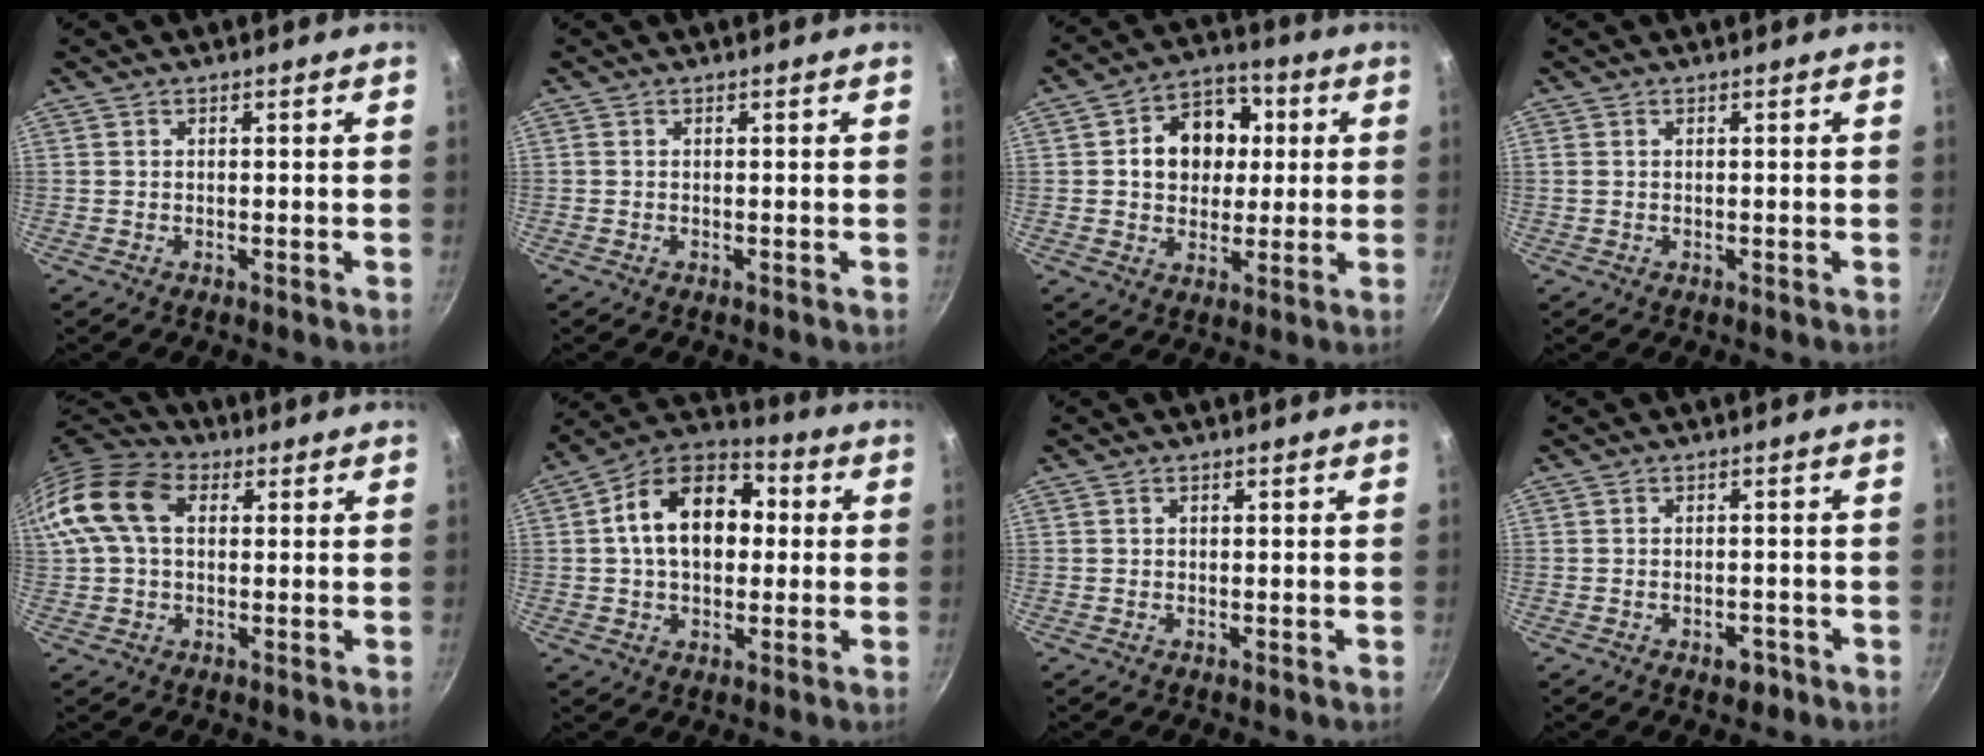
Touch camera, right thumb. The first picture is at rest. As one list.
[{"total": 0.0}, {"total": 12.7, "force": [2.1, 10.2, 7.4], "torque": [-0.070, 0.013, 0.022]}, {"total": 0.6, "force": [0.2, 0.4, 0.3], "torque": [-0.007, 0.002, 0.003]}, {"total": 14.4, "force": [3.2, 9.7, 10.1], "torque": [-0.182, 0.026, 0.041]}, {"total": 16.8, "force": [1.9, 11.5, 12.1], "torque": [-0.163, 0.032, 0.011]}, {"total": 0.5, "force": [0.1, 0.5, 0.2], "torque": [-0.001, 0.003, 0.002]}, {"total": 2.9, "force": [-1.7, 1.6, 1.7], "torque": [-0.014, 0.014, -0.017]}]